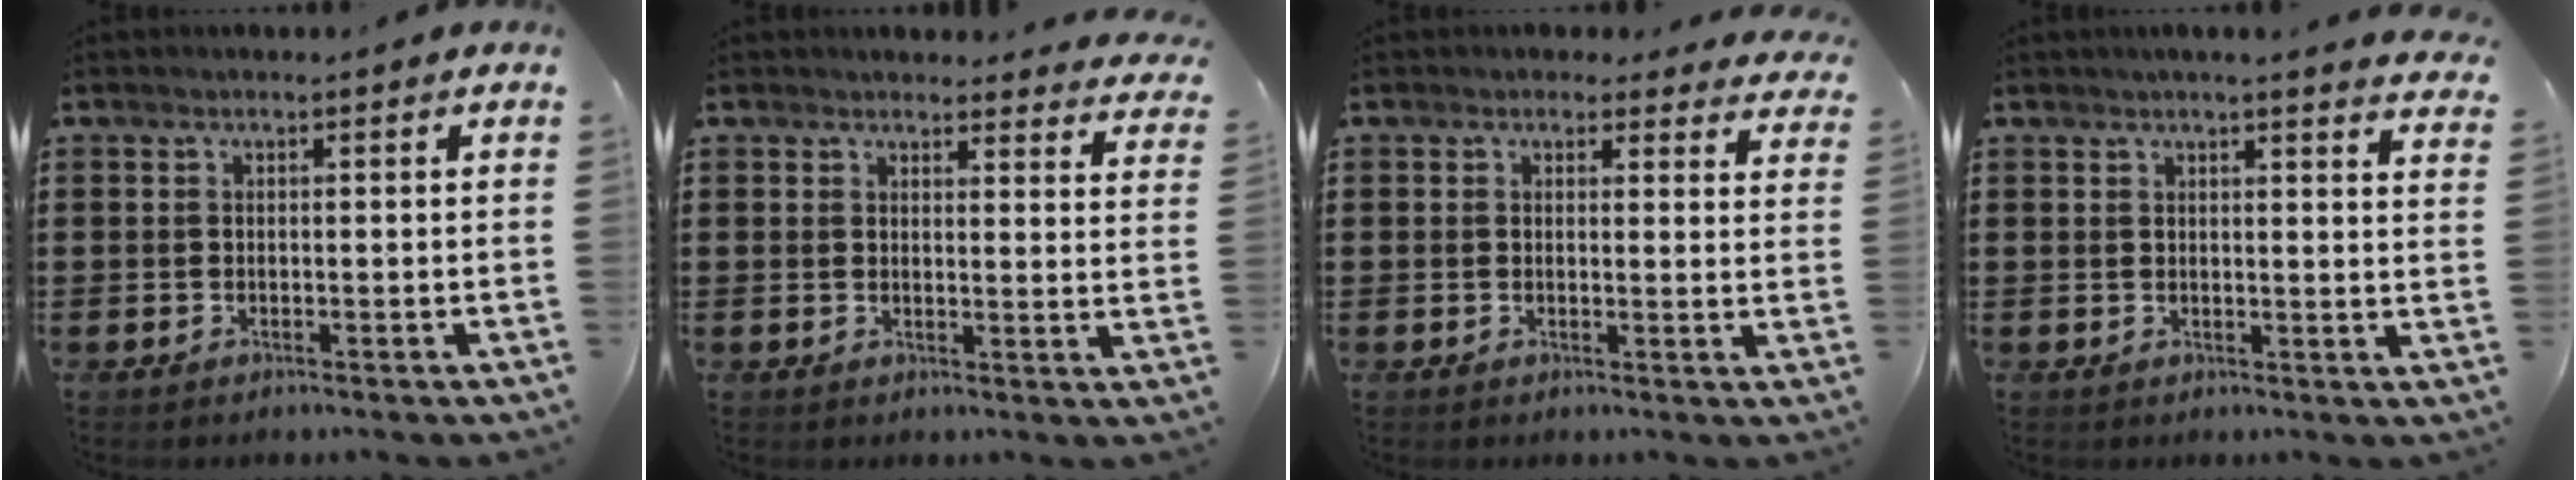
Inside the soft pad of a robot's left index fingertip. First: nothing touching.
{"total": 2.9, "force": [2.8, 0.4, 0.3], "torque": [-0.010, -0.015, 0.051]}
{"total": 2.0, "force": [1.8, 0.9, 0.4], "torque": [-0.006, -0.003, 0.030]}
{"total": 2.7, "force": [2.4, -0.5, 0.9], "torque": [-0.025, -0.009, 0.044]}